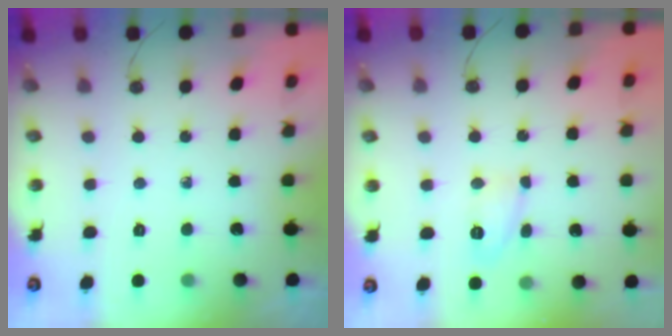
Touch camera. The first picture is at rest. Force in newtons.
{"total": 7.3, "press": 7.3, "slide": 0.5}